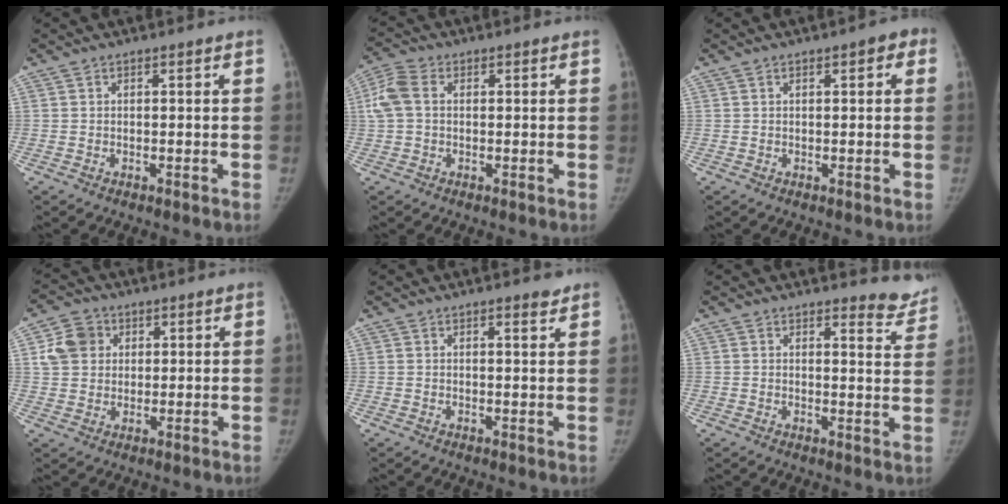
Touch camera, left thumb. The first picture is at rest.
{"total": 5.8, "force": [1.0, 4.0, 4.1], "torque": [-0.108, 0.020, 0.016]}
{"total": 2.6, "force": [0.9, 1.1, 2.2], "torque": [-0.021, 0.009, 0.008]}
{"total": 6.8, "force": [2.1, 5.8, 2.9], "torque": [-0.030, -0.001, 0.037]}
{"total": 2.0, "force": [1.6, 0.4, 1.2], "torque": [-0.014, -0.011, 0.022]}
{"total": 6.6, "force": [6.4, 1.6, 0.3], "torque": [0.025, -0.056, 0.055]}